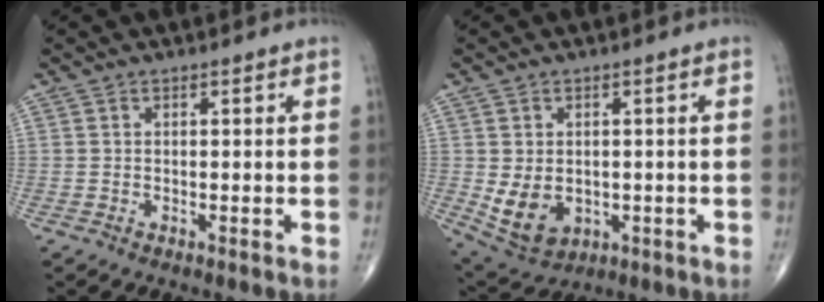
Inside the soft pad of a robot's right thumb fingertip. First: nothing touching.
{"total": 7.7, "force": [-0.7, 5.6, 5.2], "torque": [-0.078, -0.008, 0.010]}